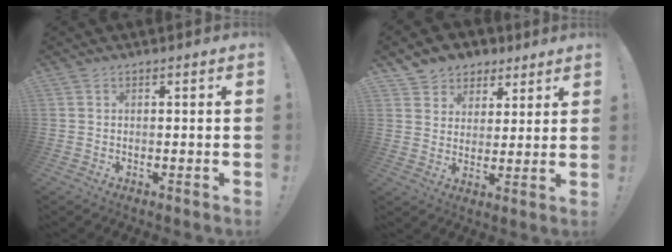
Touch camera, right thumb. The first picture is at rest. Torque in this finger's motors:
{"motor_torque": [0.17, 0.28, 0.62, 0.59, 0.00]}